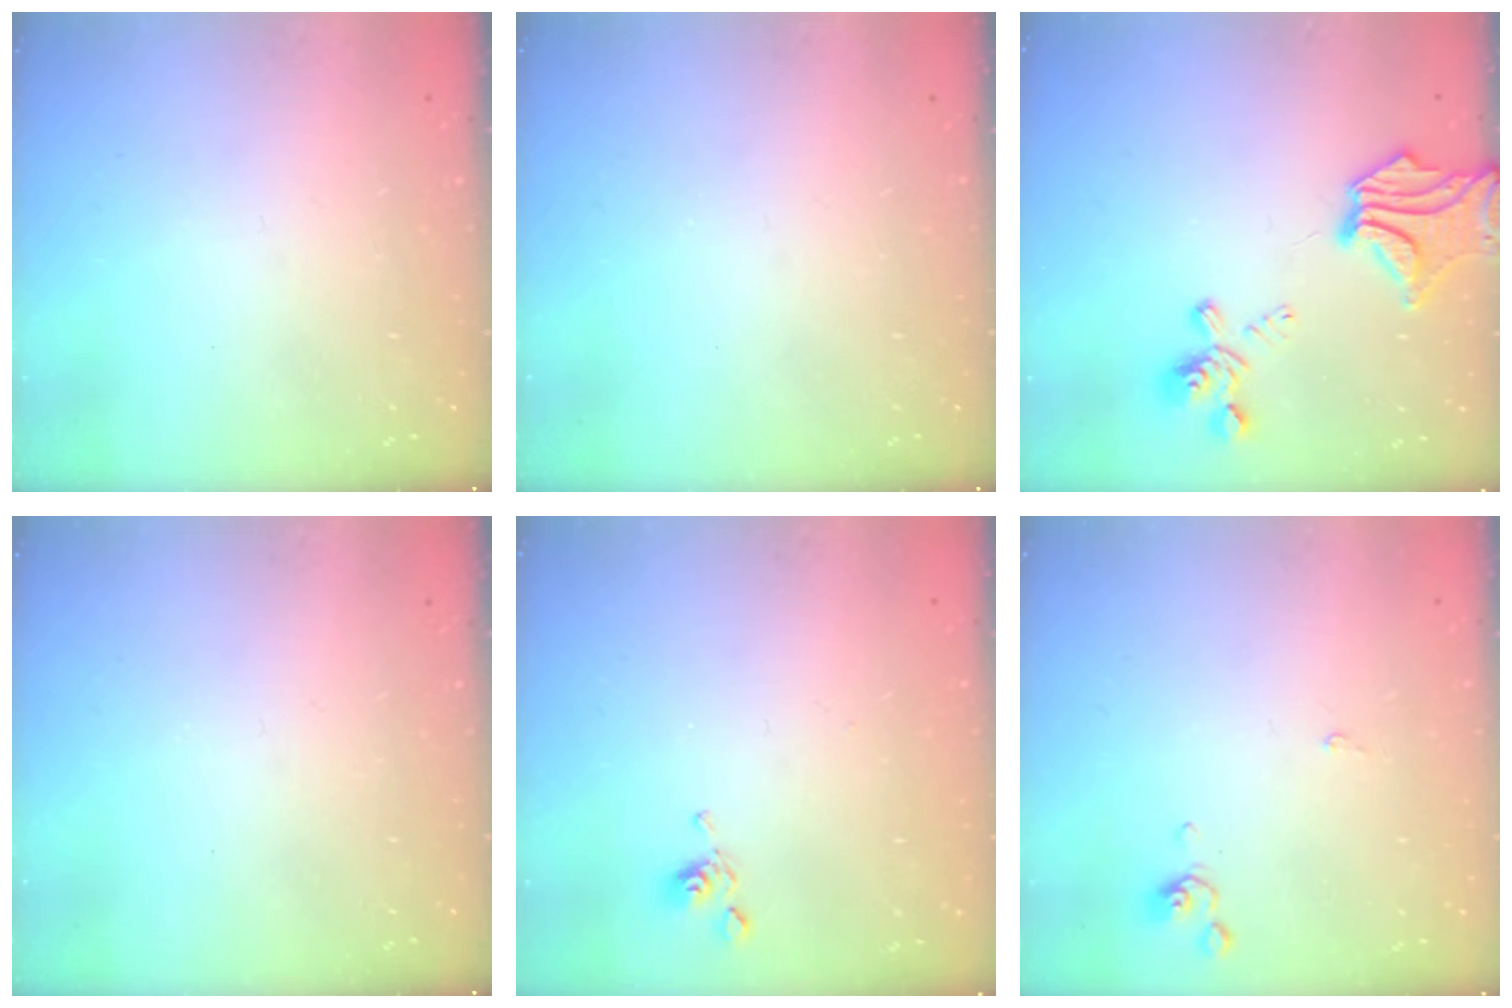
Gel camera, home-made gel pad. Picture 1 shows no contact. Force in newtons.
{"total": 0.0}
{"total": 6.0, "press": 5.3, "slide": 2.9}
{"total": 0.0}
{"total": 4.9, "press": 4.9, "slide": 0.2}
{"total": 0.0}